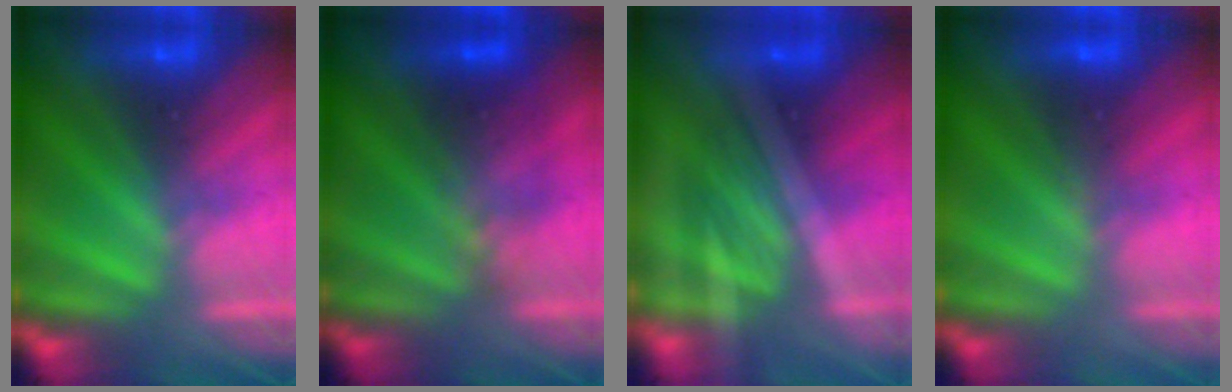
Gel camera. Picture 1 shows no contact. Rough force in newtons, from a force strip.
{"total": 2.4}
{"total": 1.8}
{"total": 3.0}